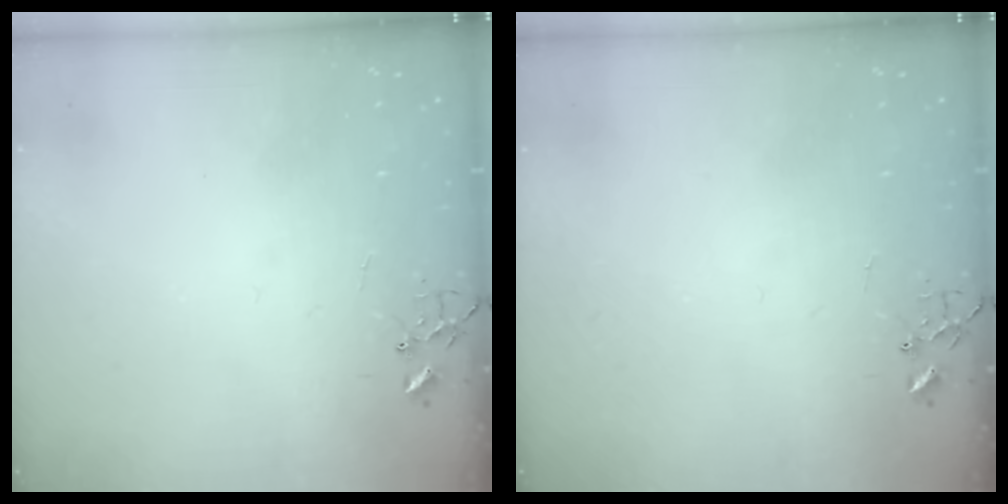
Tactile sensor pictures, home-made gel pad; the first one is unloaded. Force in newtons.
{"total": 0.0}